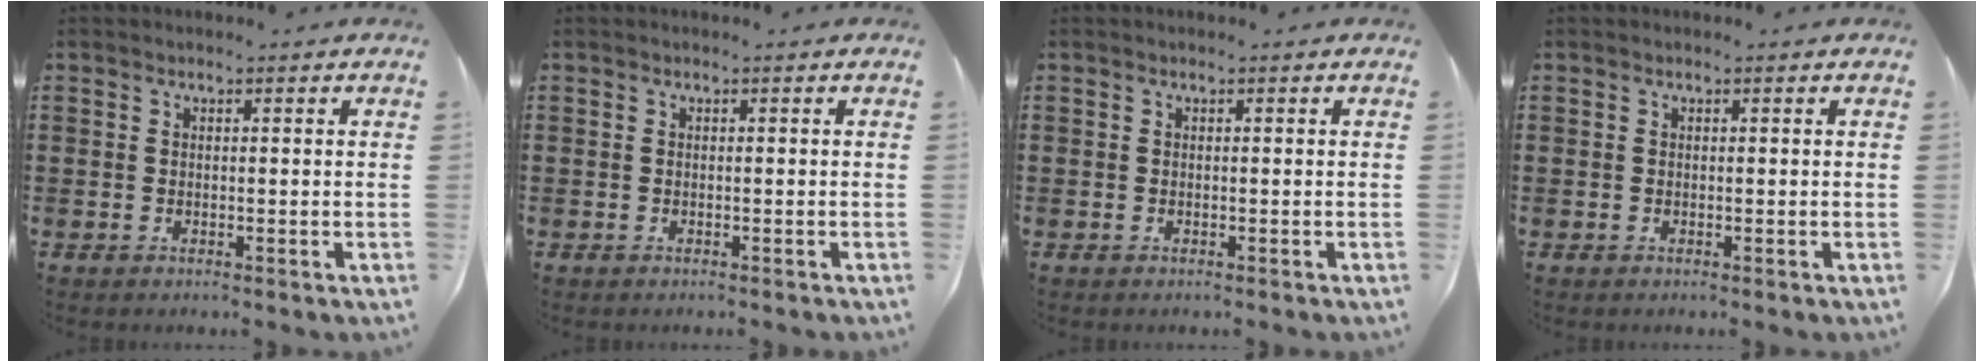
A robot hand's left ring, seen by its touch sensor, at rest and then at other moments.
{"total": 0.0}
{"total": 0.0}
{"total": 0.0}